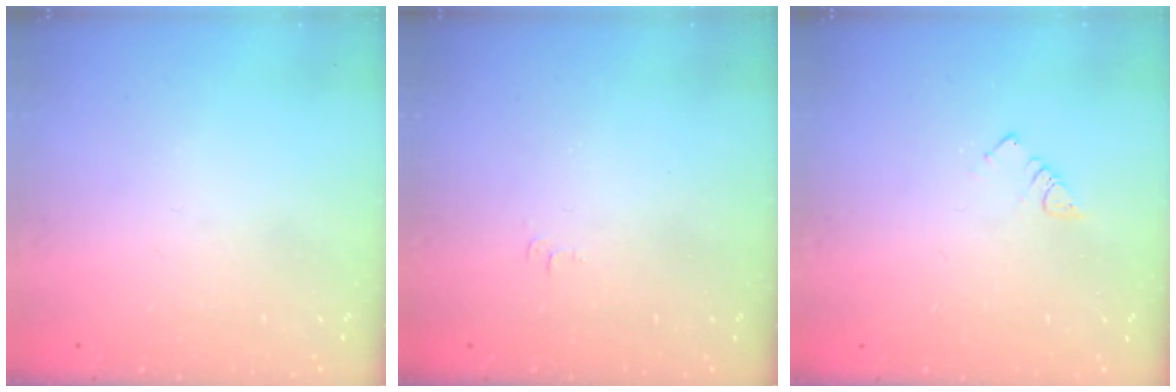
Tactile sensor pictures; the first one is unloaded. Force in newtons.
{"total": 3.3, "press": 3.3, "slide": 0.5}
{"total": 3.4, "press": 3.4, "slide": 0.5}